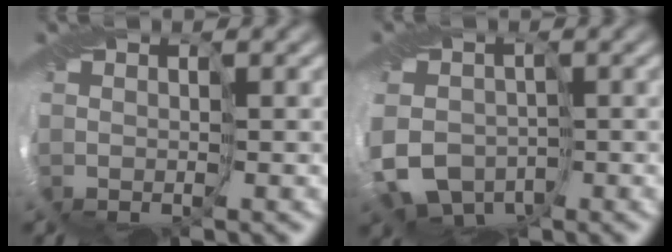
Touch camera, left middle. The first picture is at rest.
{"total": 5.8, "force": [-2.6, 4.6, 2.5], "torque": [-0.036, -0.011, -0.055]}